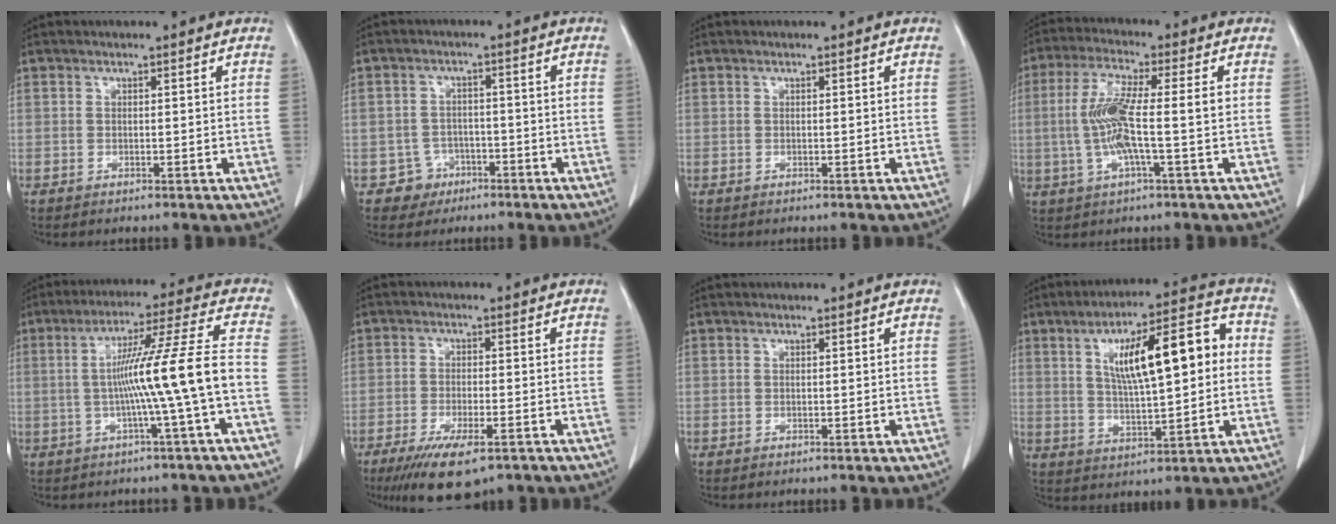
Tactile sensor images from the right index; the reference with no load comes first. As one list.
[{"total": 4.1, "force": [-2.1, 3.5, -0.4], "torque": [0.013, 0.017, -0.031]}, {"total": 0.0}, {"total": 9.0, "force": [-0.6, 0.9, 8.9], "torque": [-0.185, 0.009, -0.016]}, {"total": 11.7, "force": [-2.1, -2.0, 11.4], "torque": [-0.192, 0.017, -0.032]}, {"total": 9.8, "force": [-6.4, 2.5, 7.0], "torque": [-0.117, -0.020, -0.099]}, {"total": 0.0}, {"total": 14.4, "force": [2.5, 3.3, 13.7], "torque": [-0.220, 0.031, 0.042]}]